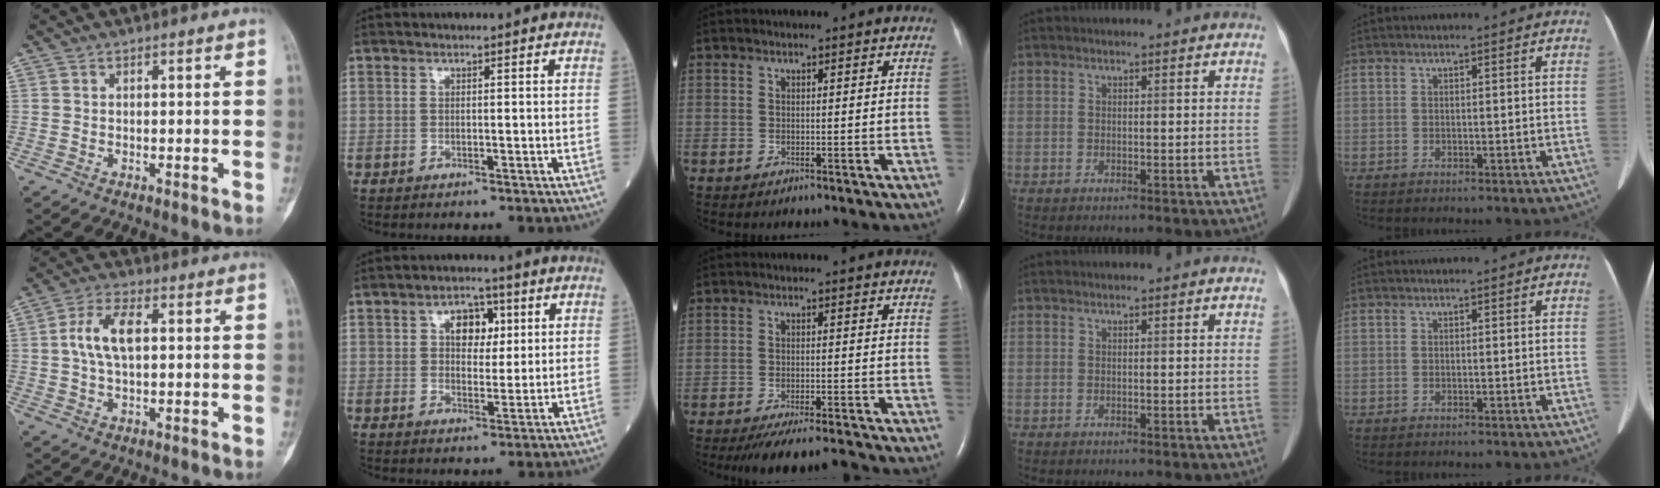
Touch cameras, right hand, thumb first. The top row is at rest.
{"thumb": {"total": 7.9, "force": [1.0, 4.0, 6.7], "torque": [-0.134, 0.012, 0.016]}, "index": {"total": 5.6, "force": [1.8, 3.4, 4.0], "torque": [-0.061, 0.014, 0.029]}, "middle": {"total": 8.0, "force": [-7.4, 0.4, 2.9], "torque": [-0.042, -0.010, -0.111]}}